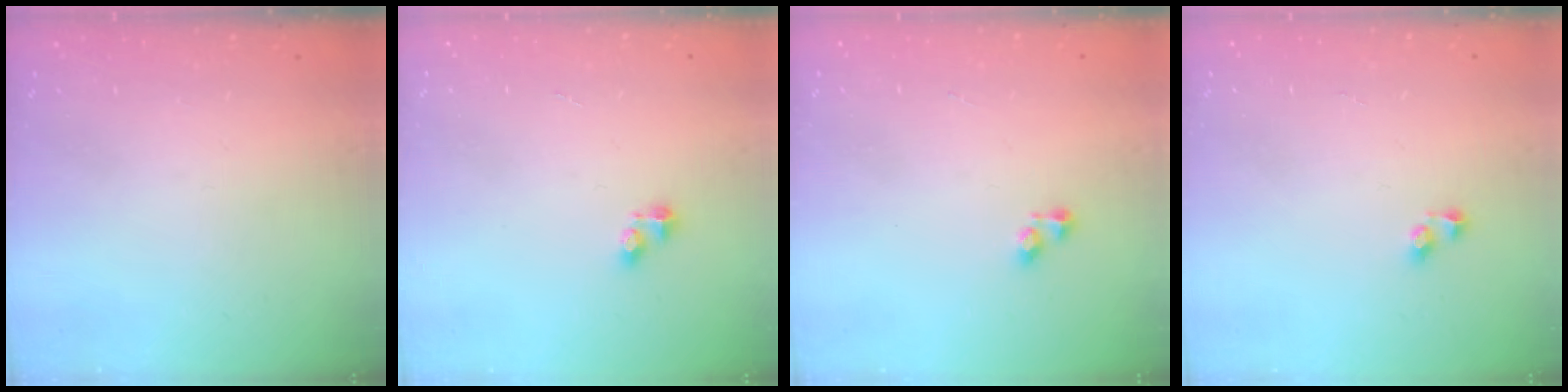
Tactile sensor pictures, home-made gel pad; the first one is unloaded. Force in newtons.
{"total": 2.5, "press": 2.5, "slide": 0.3}
{"total": 2.4, "press": 2.3, "slide": 0.6}
{"total": 2.7, "press": 2.6, "slide": 0.6}